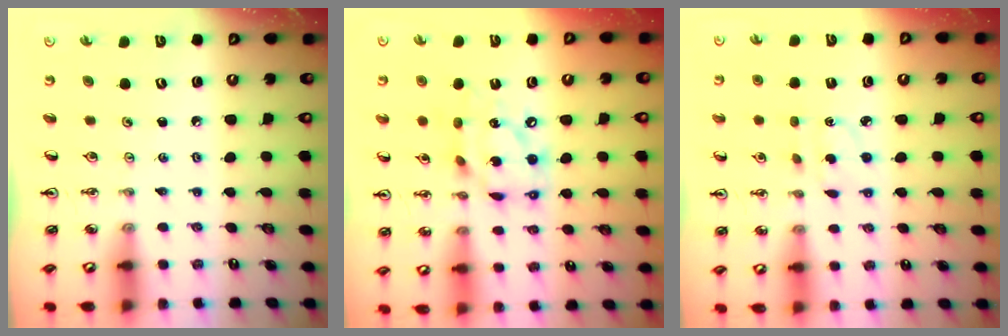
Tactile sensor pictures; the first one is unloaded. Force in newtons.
{"total": 13.7, "press": 13.6, "slide": 1.5}
{"total": 3.0, "press": 2.9, "slide": 0.8}